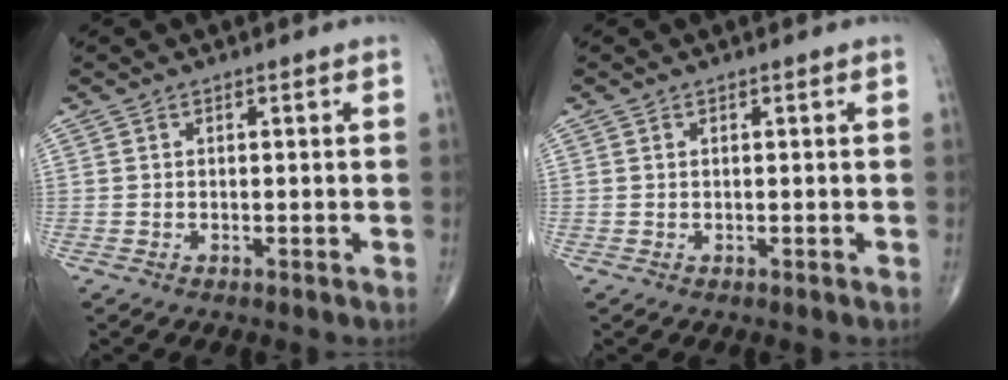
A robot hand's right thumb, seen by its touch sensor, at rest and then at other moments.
{"total": 0.0}